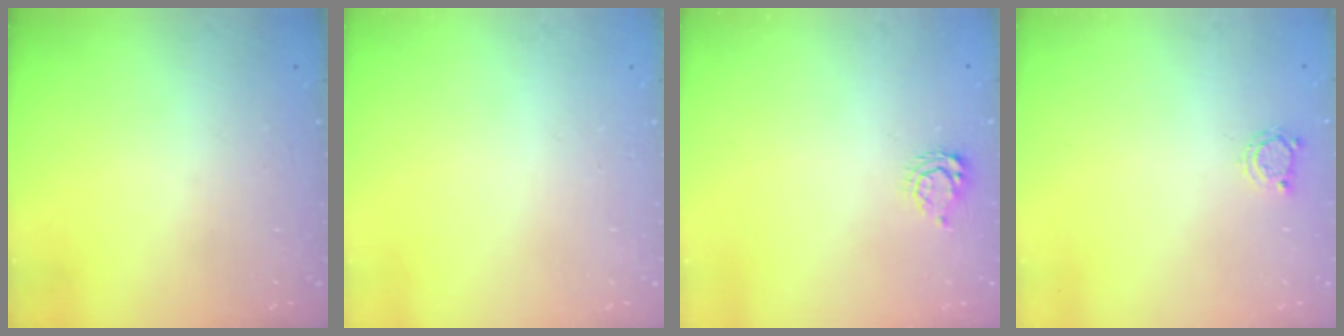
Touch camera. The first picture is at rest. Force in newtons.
{"total": 0.0}
{"total": 5.5, "press": 5.5, "slide": 0.5}
{"total": 2.8, "press": 2.7, "slide": 0.4}